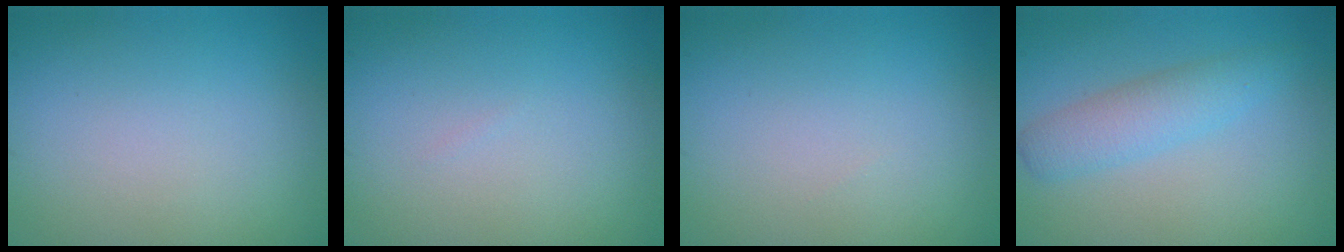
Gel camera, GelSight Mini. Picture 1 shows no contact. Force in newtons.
{"total": 0.0}
{"total": 0.0}
{"total": 3.0, "press": 3.0, "slide": 0.1}